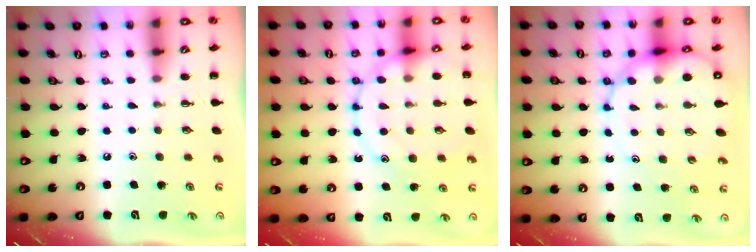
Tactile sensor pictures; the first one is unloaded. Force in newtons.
{"total": 16.3, "press": 16.3, "slide": 0.6}
{"total": 13.5, "press": 13.0, "slide": 3.4}